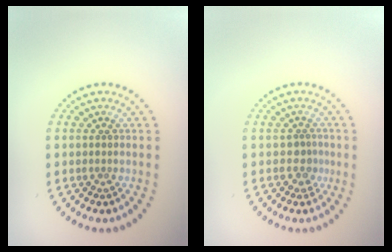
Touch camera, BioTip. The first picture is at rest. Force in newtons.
{"total": 1.6, "press": 1.2, "slide": 1.0}